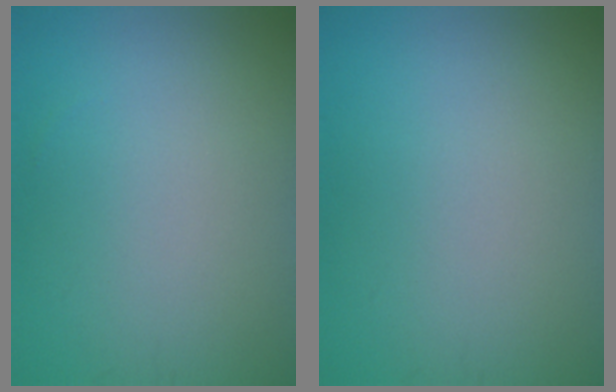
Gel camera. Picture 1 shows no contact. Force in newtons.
{"total": 0.0}